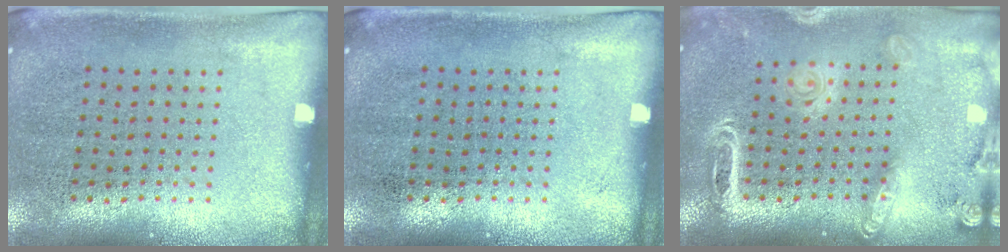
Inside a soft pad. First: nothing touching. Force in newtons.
{"total": 0.0}
{"total": 1.9, "press": 1.6, "slide": 1.0}